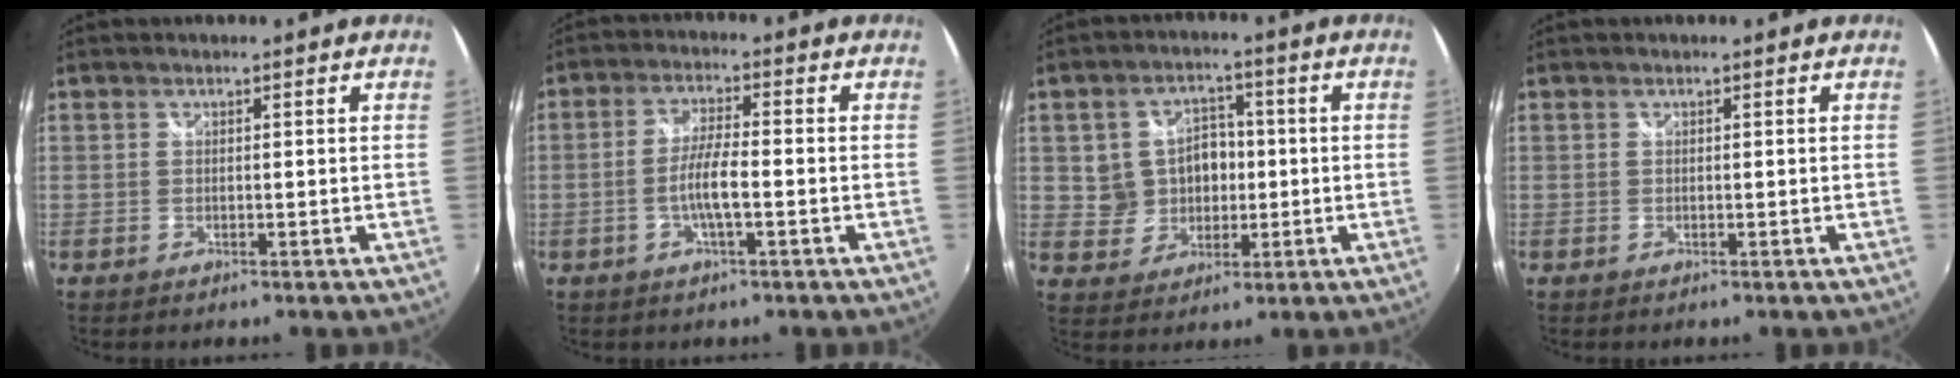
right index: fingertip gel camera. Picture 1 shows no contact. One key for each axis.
{"total": 5.6, "fx": -1.7, "fy": 0.6, "fz": 5.3, "tx": -0.103, "ty": 0.002, "tz": -0.032}
{"total": 7.8, "fx": 0.2, "fy": 7.1, "fz": 3.3, "tx": -0.069, "ty": 0.019, "tz": 0.018}
{"total": 0.0}